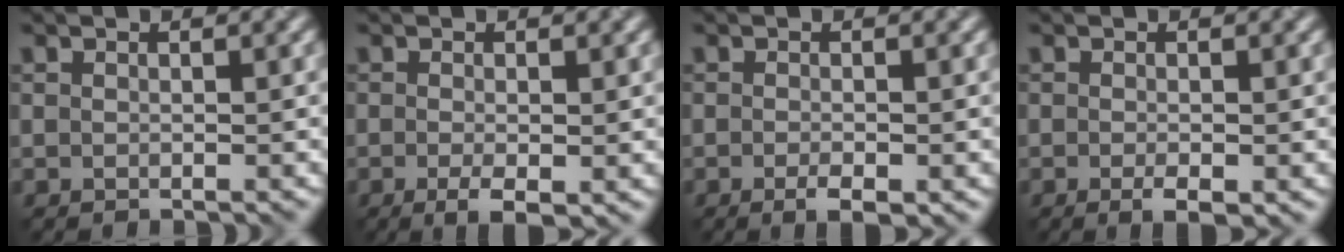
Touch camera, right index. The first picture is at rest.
{"total": 2.4, "force": [-0.8, 0.7, 2.2], "torque": [-0.041, -0.009, -0.013]}
{"total": 2.0, "force": [-0.9, 0.5, 1.7], "torque": [-0.028, -0.003, -0.014]}
{"total": 1.8, "force": [-0.7, 0.4, 1.6], "torque": [-0.027, -0.006, -0.009]}